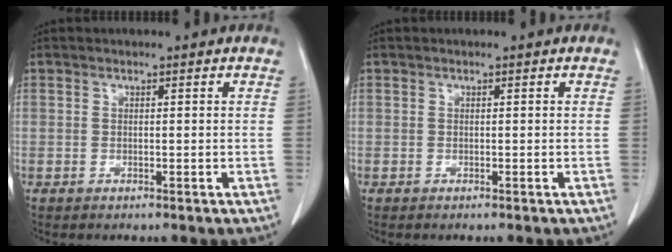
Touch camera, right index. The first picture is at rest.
{"total": 0.0}